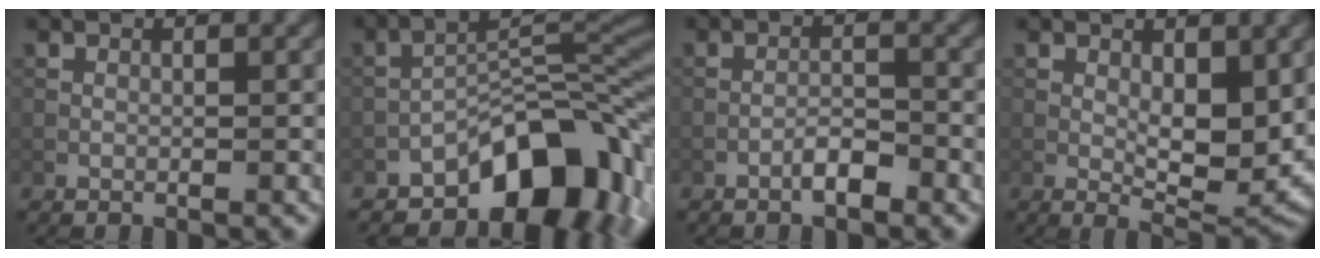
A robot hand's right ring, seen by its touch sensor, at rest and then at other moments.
{"total": 10.8, "force": [-6.1, 5.1, 7.3], "torque": [-0.082, 0.012, -0.113]}
{"total": 2.0, "force": [-1.4, 0.5, 1.4], "torque": [-0.022, 0.007, -0.027]}
{"total": 5.8, "force": [0.5, 2.6, 5.1], "torque": [-0.085, -0.016, 0.015]}